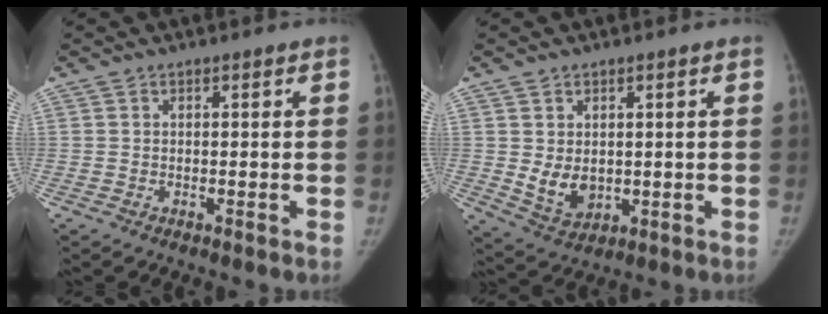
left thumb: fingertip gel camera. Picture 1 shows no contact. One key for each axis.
{"total": 5.9, "fx": 0.1, "fy": 4.4, "fz": 3.8, "tx": -0.051, "ty": -0.015, "tz": 0.021}